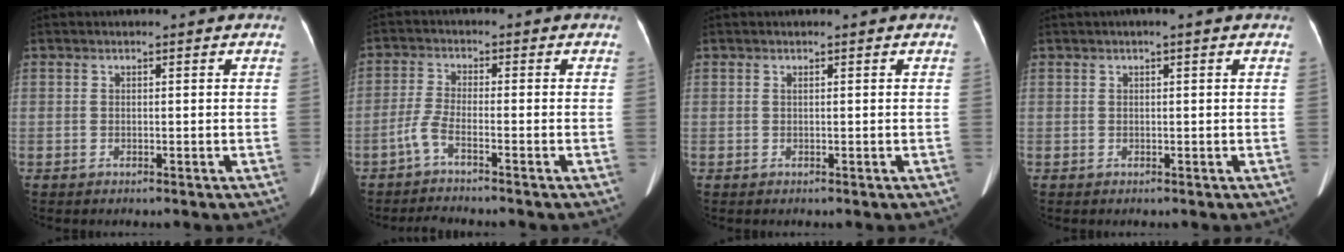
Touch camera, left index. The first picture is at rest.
{"total": 3.5, "force": [-2.7, -0.2, 2.3], "torque": [-0.062, -0.001, -0.056]}
{"total": 0.0}
{"total": 0.7, "force": [0.3, -0.1, 0.7], "torque": [-0.020, 0.006, 0.003]}